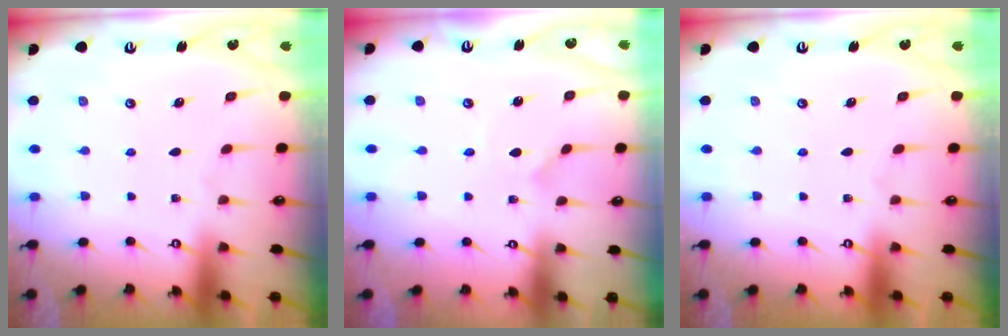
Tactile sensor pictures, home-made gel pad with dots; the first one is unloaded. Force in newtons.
{"total": 1.3, "press": 1.3, "slide": 0.2}
{"total": 0.0}